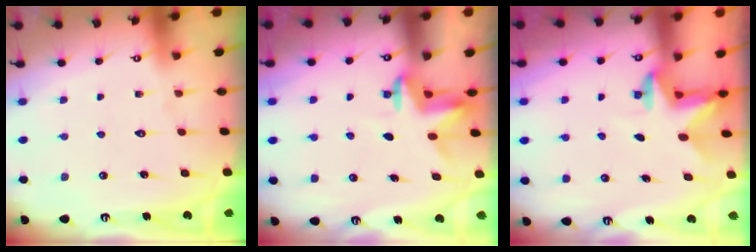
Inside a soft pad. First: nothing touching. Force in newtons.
{"total": 3.4, "press": 3.4, "slide": 0.3}
{"total": 2.4, "press": 2.4, "slide": 0.4}